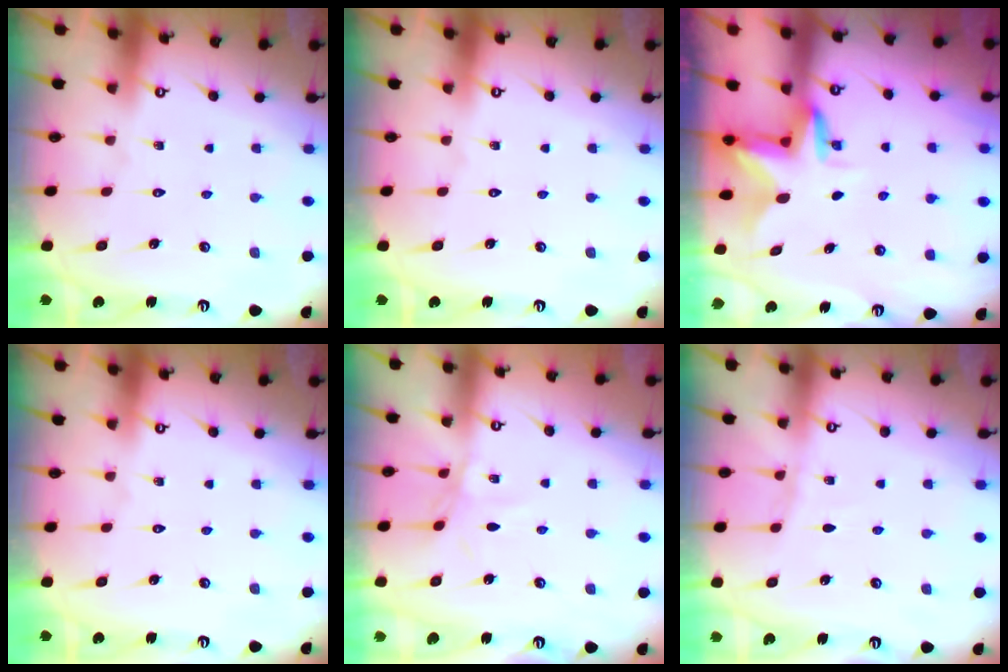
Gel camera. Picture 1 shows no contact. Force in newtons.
{"total": 0.0}
{"total": 4.3, "press": 4.3, "slide": 0.3}
{"total": 0.0}
{"total": 3.2, "press": 3.2, "slide": 0.4}
{"total": 4.9, "press": 4.8, "slide": 0.4}